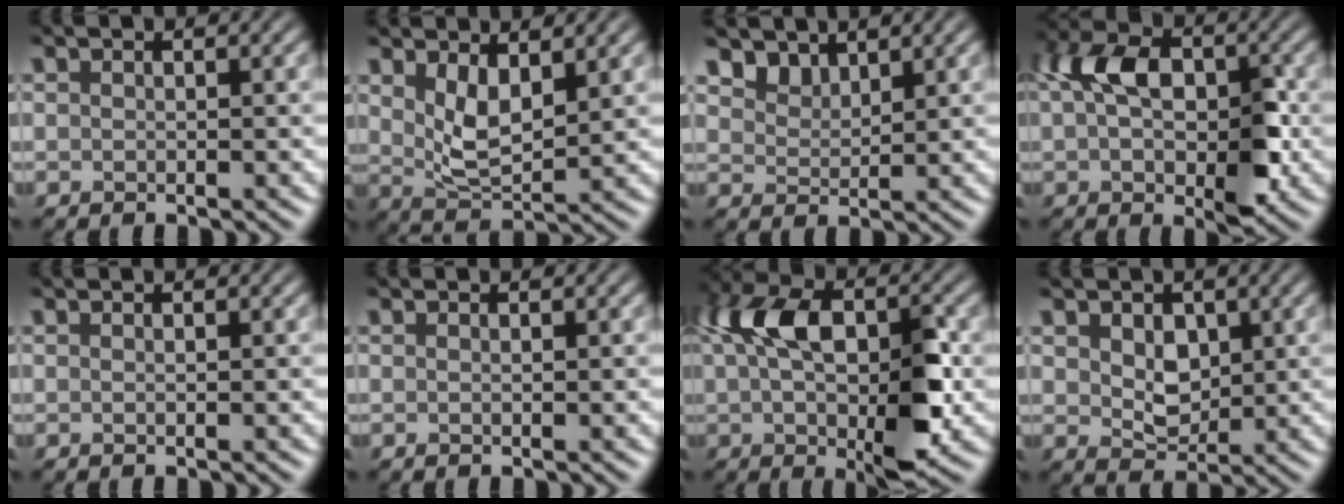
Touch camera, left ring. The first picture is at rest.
{"total": 3.6, "force": [1.1, 1.7, 3.0], "torque": [-0.063, -0.015, 0.015]}
{"total": 2.8, "force": [2.1, 1.5, 1.1], "torque": [-0.033, -0.017, 0.042]}
{"total": 8.2, "force": [0.0, 5.1, 6.4], "torque": [-0.118, 0.004, -0.011]}
{"total": 0.0}
{"total": 0.0}
{"total": 10.8, "force": [-0.2, 5.7, 9.2], "torque": [-0.163, 0.000, -0.006]}
{"total": 2.8, "force": [0.4, 2.1, 1.8], "torque": [-0.038, -0.014, -0.002]}